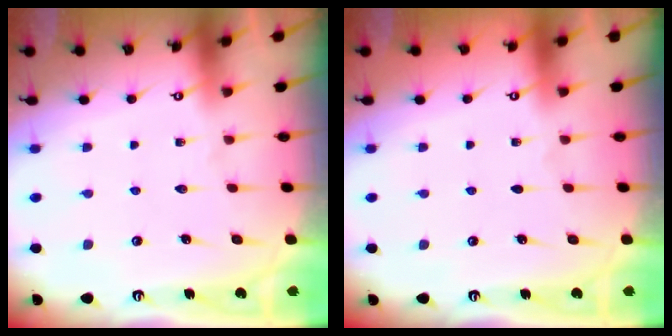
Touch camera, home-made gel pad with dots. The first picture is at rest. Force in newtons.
{"total": 0.0}